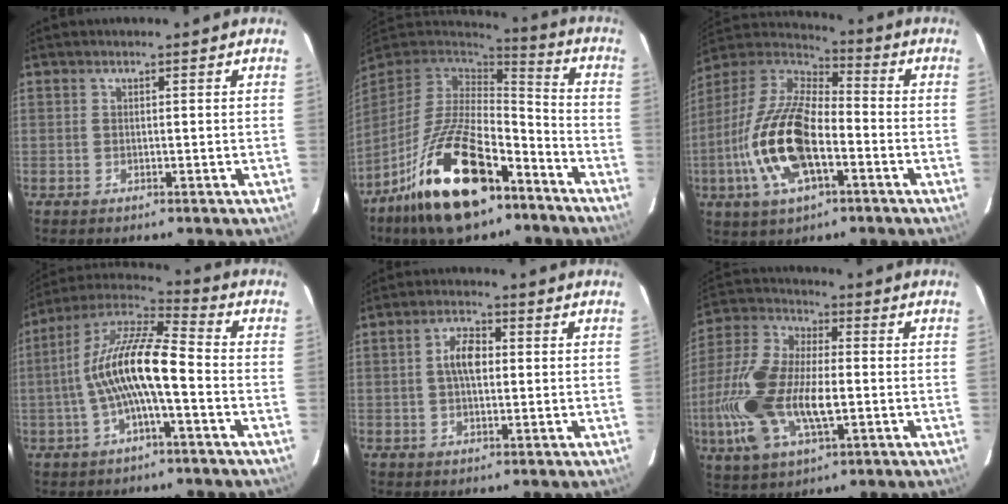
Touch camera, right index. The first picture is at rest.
{"total": 23.0, "force": [-13.6, 9.7, 15.7], "torque": [-0.312, -0.017, -0.231]}
{"total": 18.5, "force": [-5.4, 8.2, 15.7], "torque": [-0.333, -0.005, -0.106]}
{"total": 13.5, "force": [-2.4, 2.8, 13.0], "torque": [-0.249, 0.015, -0.049]}
{"total": 4.9, "force": [0.4, 2.5, 4.2], "torque": [-0.080, 0.013, 0.007]}
{"total": 18.6, "force": [-3.7, 8.9, 15.9], "torque": [-0.354, -0.003, -0.069]}